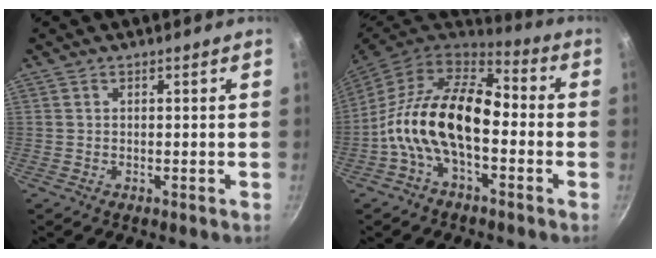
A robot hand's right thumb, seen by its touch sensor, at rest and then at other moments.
{"total": 17.0, "force": [-2.7, 9.4, 13.9], "torque": [-0.236, 0.043, -0.068]}